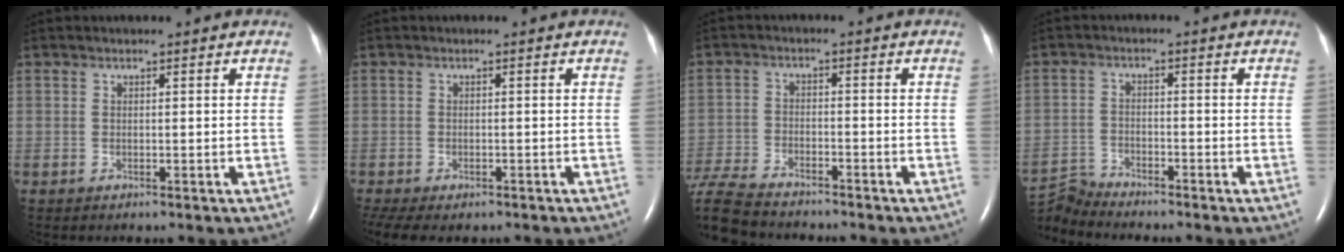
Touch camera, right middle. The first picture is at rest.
{"total": 8.0, "force": [-5.8, 3.5, 4.2], "torque": [-0.089, -0.005, -0.082]}
{"total": 13.5, "force": [-11.8, 3.6, 5.6], "torque": [-0.145, -0.013, -0.199]}
{"total": 5.3, "force": [-5.2, -0.5, -0.7], "torque": [0.005, -0.005, -0.098]}